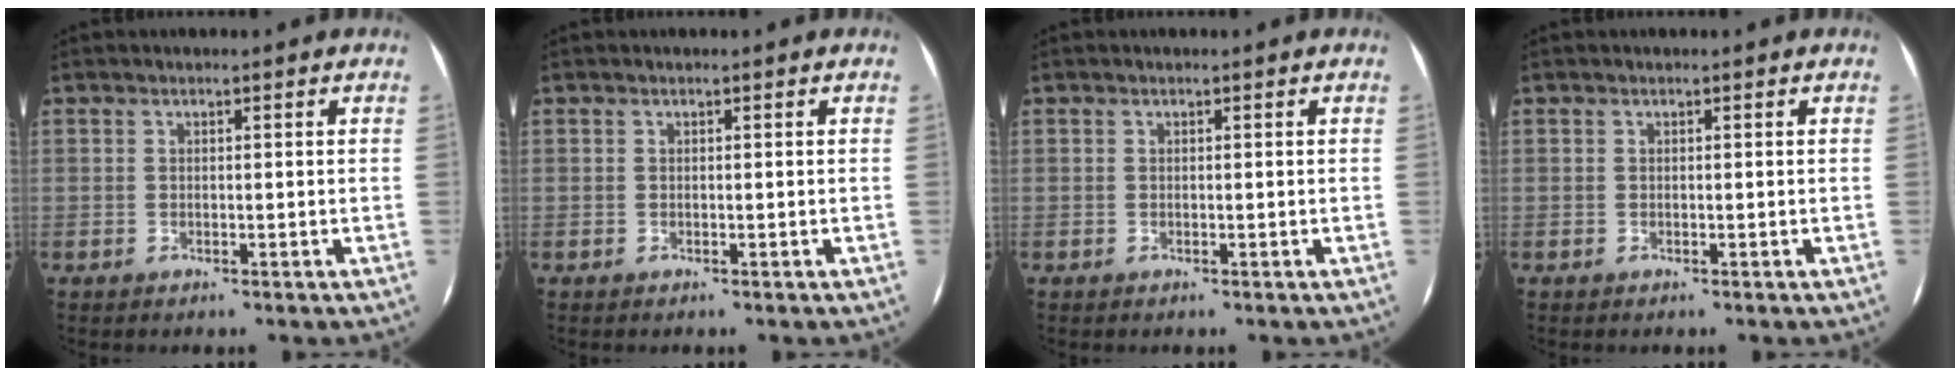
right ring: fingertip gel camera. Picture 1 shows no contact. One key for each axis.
{"total": 0.0}
{"total": 0.0}
{"total": 0.0}